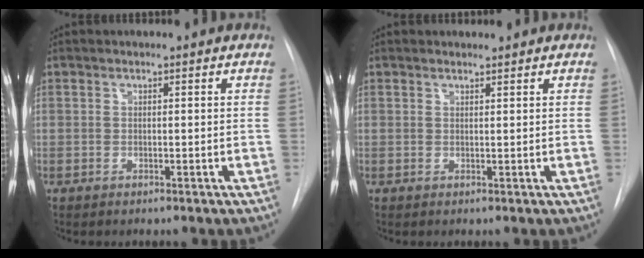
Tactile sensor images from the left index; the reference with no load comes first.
{"total": 0.7, "force": [0.7, 0.1, -0.1], "torque": [-0.009, -0.002, 0.013]}